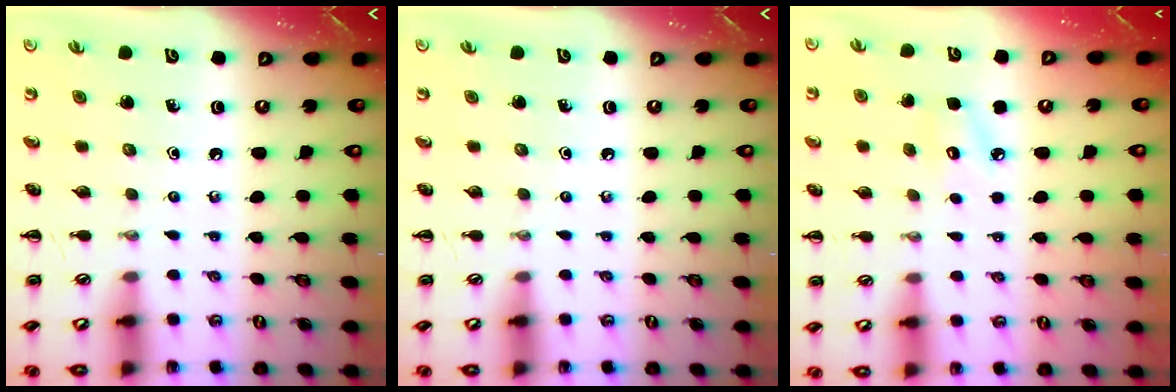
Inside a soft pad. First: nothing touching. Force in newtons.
{"total": 0.0}
{"total": 6.9, "press": 6.6, "slide": 1.8}